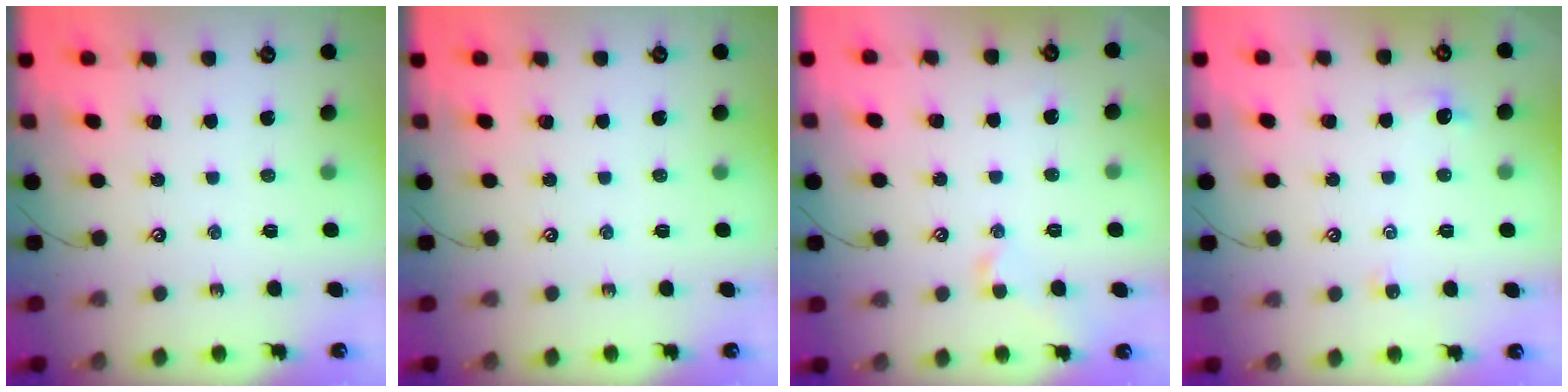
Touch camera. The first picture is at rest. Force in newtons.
{"total": 0.0}
{"total": 2.2, "press": 2.1, "slide": 0.5}
{"total": 0.0}